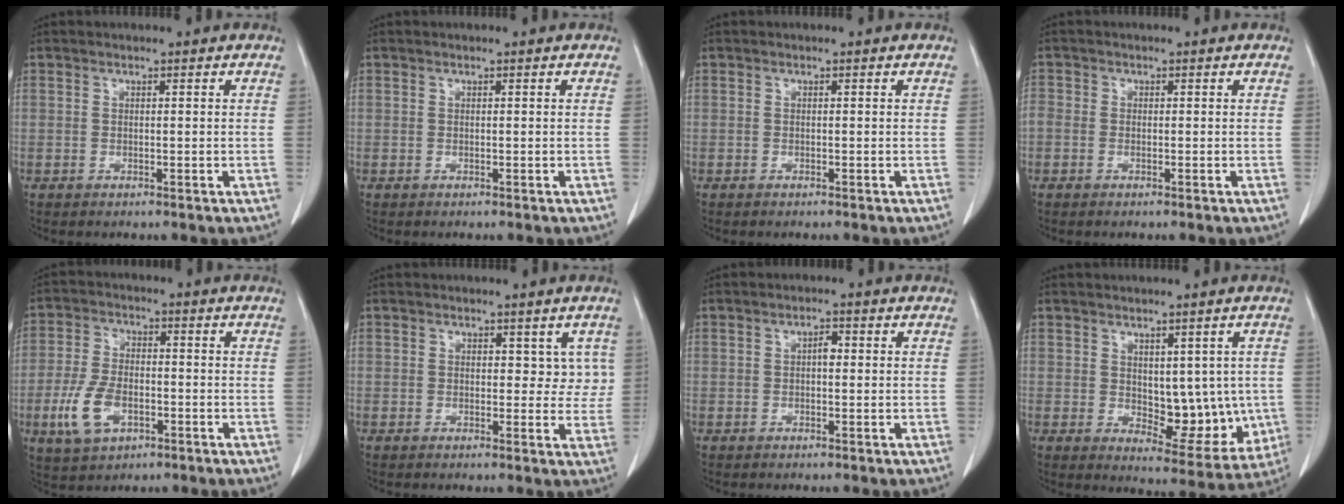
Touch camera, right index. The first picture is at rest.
{"total": 0.0}
{"total": 0.0}
{"total": 3.2, "force": [-0.3, 2.7, 1.7], "torque": [-0.055, 0.009, -0.004]}
{"total": 8.4, "force": [-3.1, 4.6, 6.4], "torque": [-0.147, 0.001, -0.055]}
{"total": 3.4, "force": [1.5, 2.3, 1.9], "torque": [-0.001, -0.003, 0.015]}
{"total": 1.5, "force": [0.1, 0.7, 1.3], "torque": [-0.018, 0.005, -0.001]}
{"total": 9.6, "force": [0.0, 5.3, 8.0], "torque": [-0.086, -0.006, 0.018]}